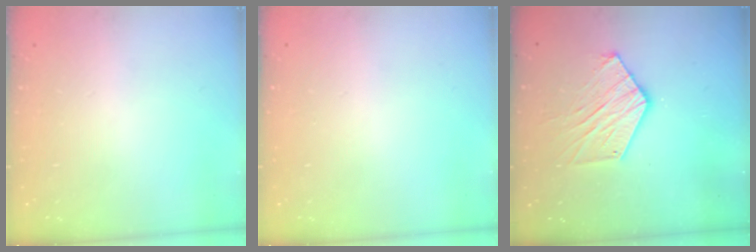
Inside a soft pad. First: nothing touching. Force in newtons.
{"total": 0.0}
{"total": 10.5, "press": 10.5, "slide": 0.4}